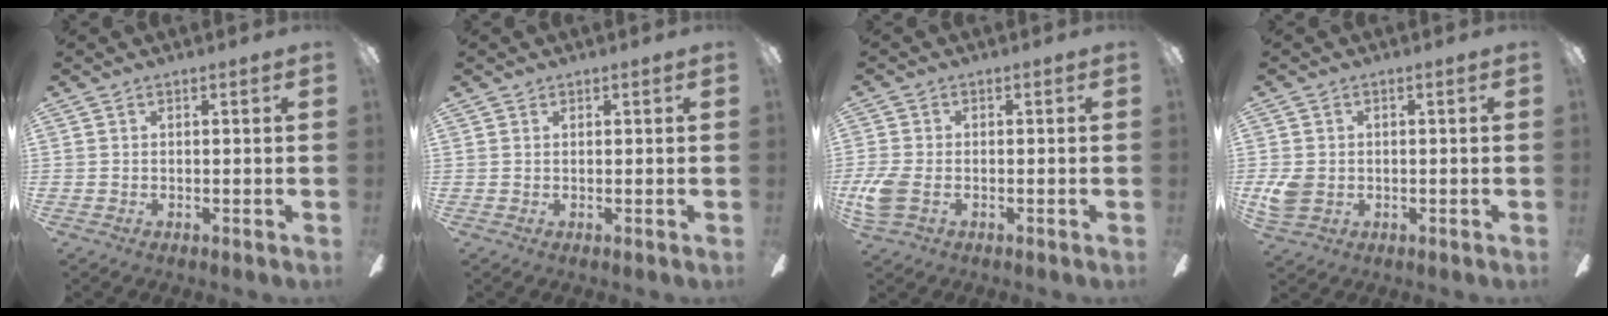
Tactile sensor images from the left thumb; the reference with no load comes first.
{"total": 0.6, "force": [0.6, 0.2, 0.0], "torque": [0.000, 0.000, 0.011]}
{"total": 5.6, "force": [-1.3, 3.5, 4.2], "torque": [-0.100, 0.000, -0.028]}
{"total": 5.0, "force": [-0.5, 4.1, 2.8], "torque": [-0.061, 0.000, -0.009]}